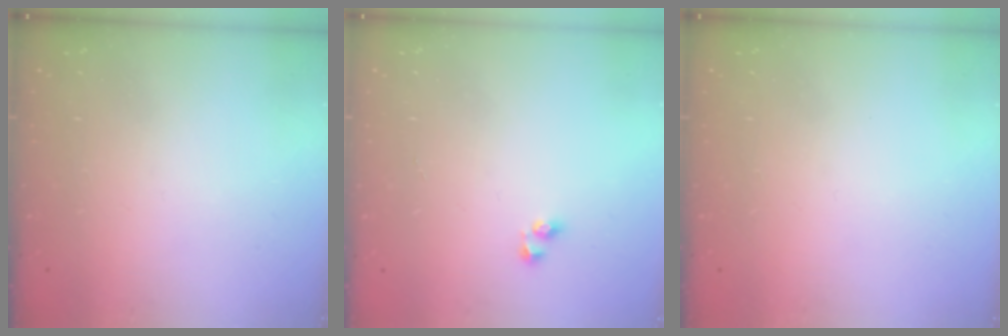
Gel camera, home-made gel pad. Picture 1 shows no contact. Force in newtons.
{"total": 2.7, "press": 2.6, "slide": 0.6}
{"total": 0.0}